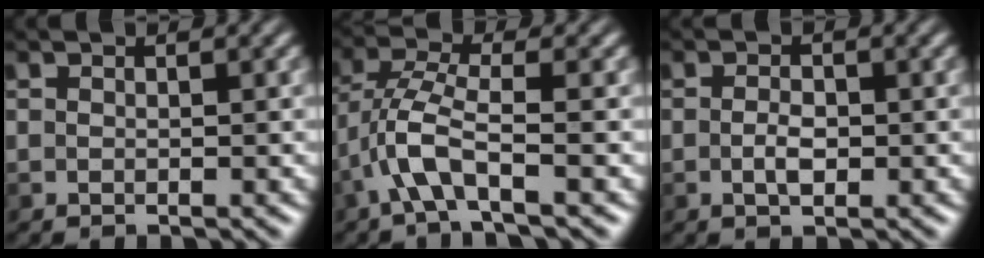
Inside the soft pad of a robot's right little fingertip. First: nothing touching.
{"total": 3.8, "force": [-2.0, 0.5, 3.3], "torque": [-0.075, 0.013, -0.044]}
{"total": 1.5, "force": [-0.5, 0.7, 1.3], "torque": [-0.025, 0.002, -0.008]}